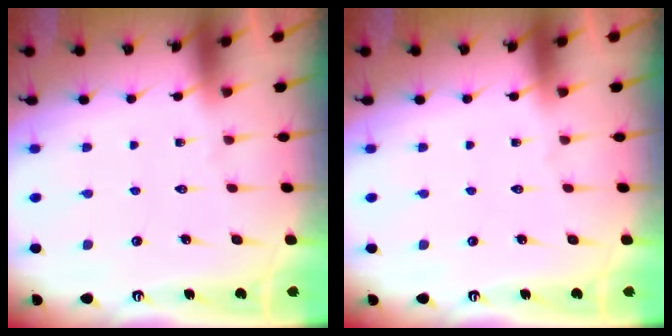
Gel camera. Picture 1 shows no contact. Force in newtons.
{"total": 0.0}